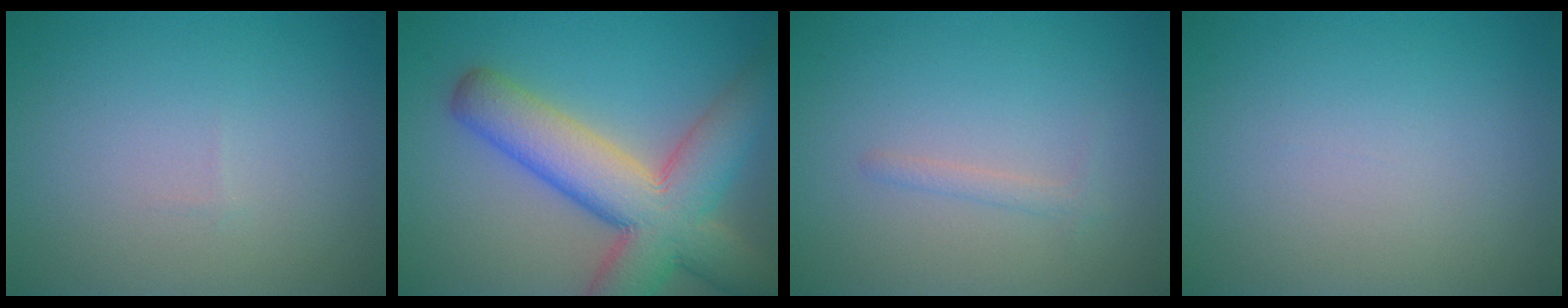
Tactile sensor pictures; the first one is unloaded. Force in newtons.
{"total": 10.5, "press": 10.4, "slide": 0.9}
{"total": 1.0, "press": 1.0, "slide": 0.0}
{"total": 0.0}